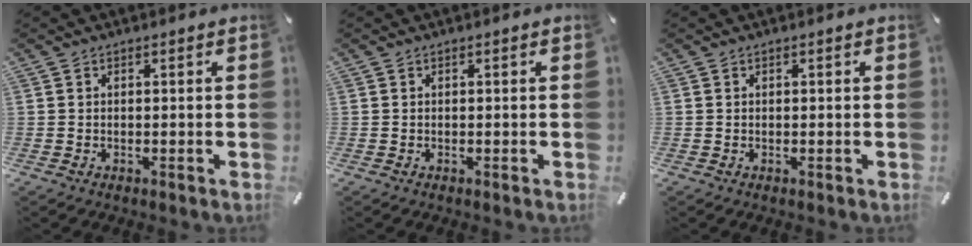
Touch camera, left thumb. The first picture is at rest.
{"total": 0.0}
{"total": 0.0}